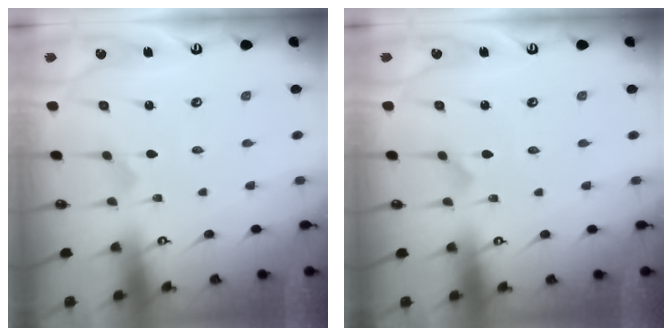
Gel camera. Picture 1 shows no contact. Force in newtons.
{"total": 0.0}